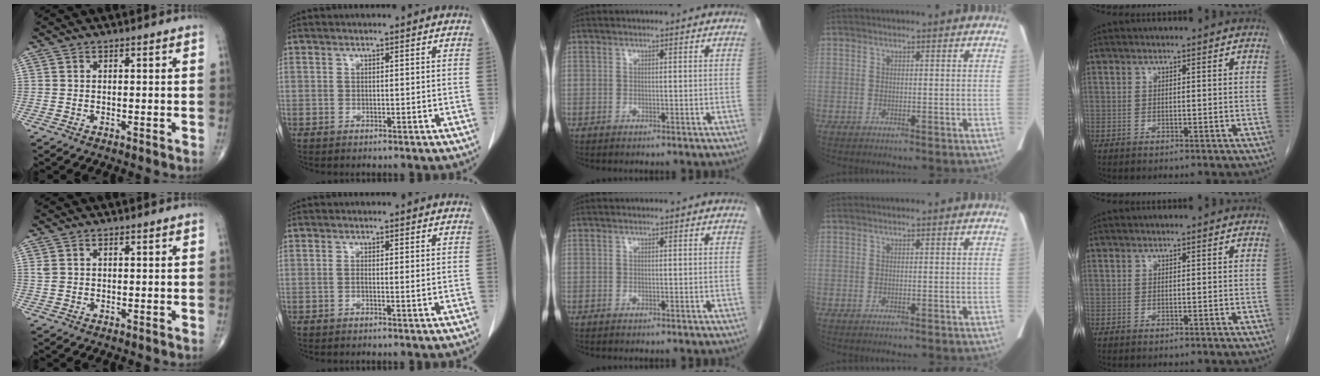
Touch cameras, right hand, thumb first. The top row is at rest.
{"thumb": {"total": 1.6, "force": [0.5, 1.1, 1.0], "torque": [-0.028, 0.008, 0.016]}, "index": {"total": 0.9, "force": [-0.1, 0.0, 0.9], "torque": [-0.018, -0.001, -0.001]}}